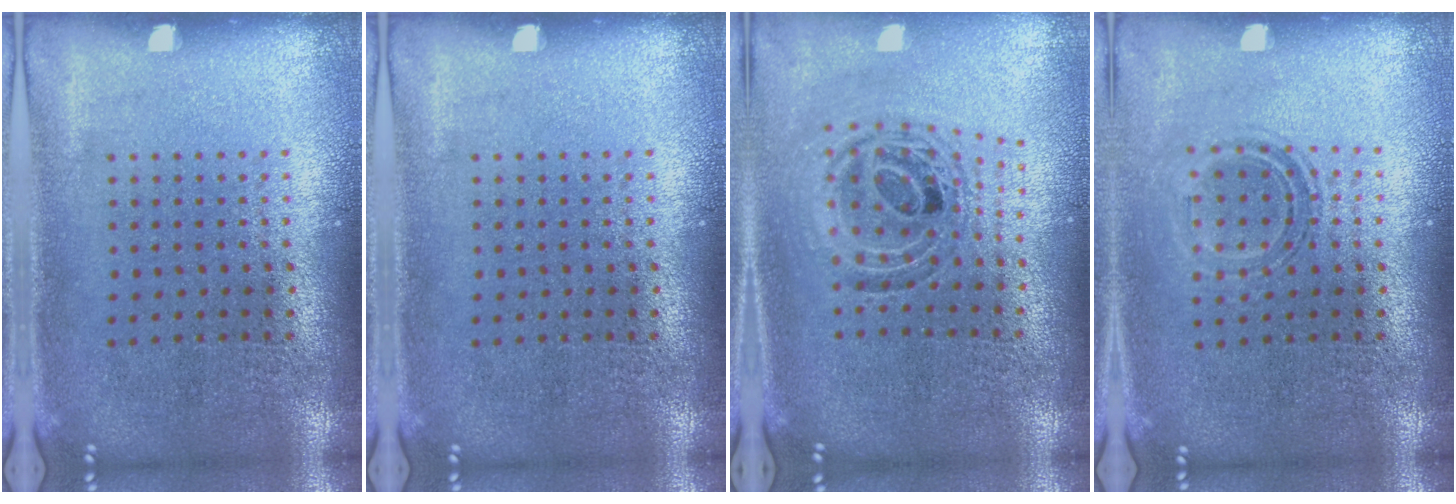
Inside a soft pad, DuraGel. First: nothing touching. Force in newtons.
{"total": 0.0}
{"total": 1.0, "press": 0.9, "slide": 0.2}
{"total": 1.2, "press": 1.0, "slide": 0.7}